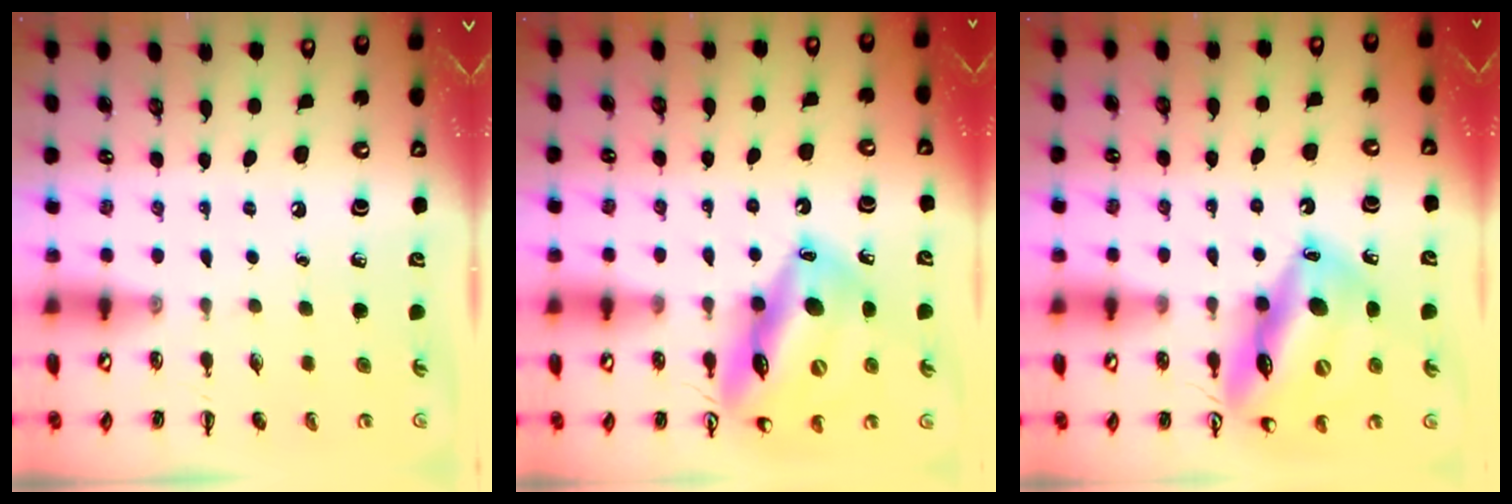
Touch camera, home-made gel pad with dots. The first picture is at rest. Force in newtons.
{"total": 18.1, "press": 17.7, "slide": 3.9}
{"total": 18.1, "press": 17.7, "slide": 3.9}